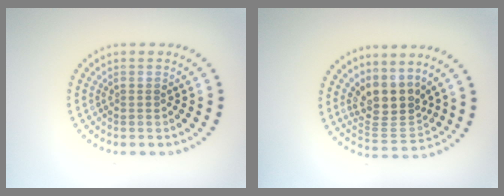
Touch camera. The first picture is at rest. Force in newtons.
{"total": 3.8, "press": 2.9, "slide": 2.5}